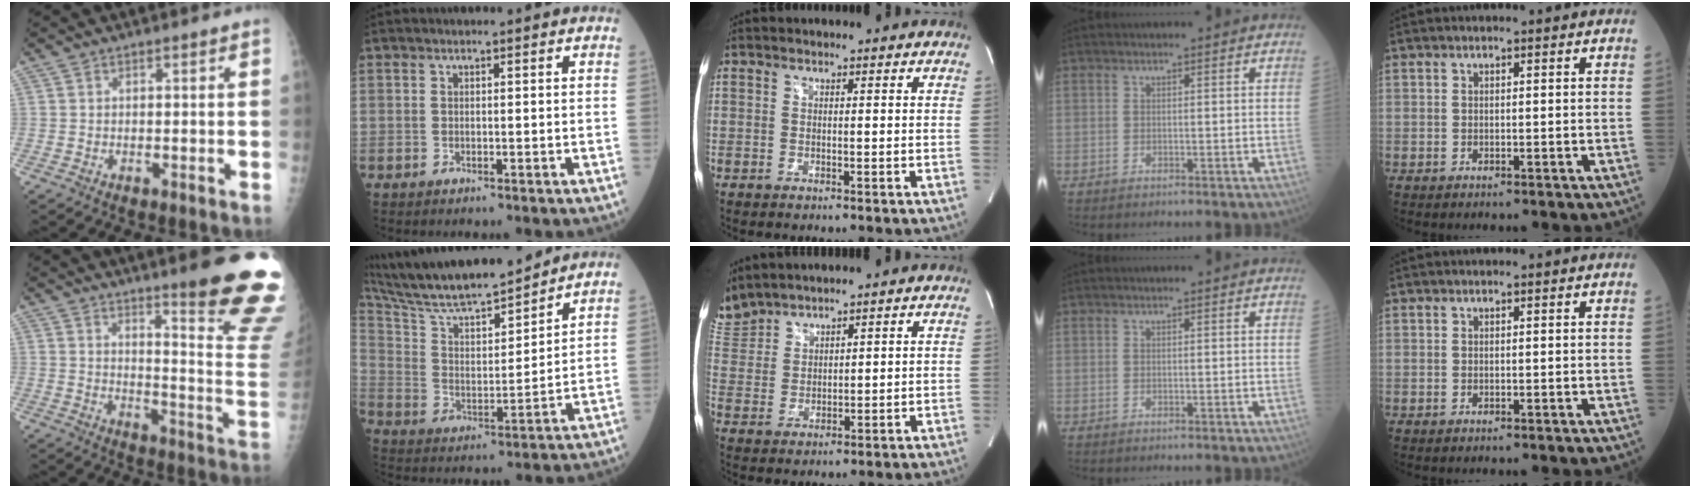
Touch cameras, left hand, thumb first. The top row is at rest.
{"thumb": {"total": 18.6, "force": [13.6, 1.4, 12.7], "torque": [-0.130, -0.116, 0.177]}, "index": {"total": 17.8, "force": [15.9, 1.7, 7.8], "torque": [-0.155, 0.010, 0.283]}, "middle": {"total": 7.0, "force": [6.8, 1.3, 0.6], "torque": [-0.035, 0.019, 0.151]}}